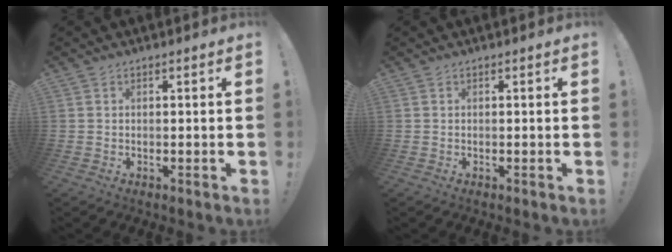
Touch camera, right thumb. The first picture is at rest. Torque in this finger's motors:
{"motor_torque": [0.00, 0.00, 0.00, 0.00, 0.00]}